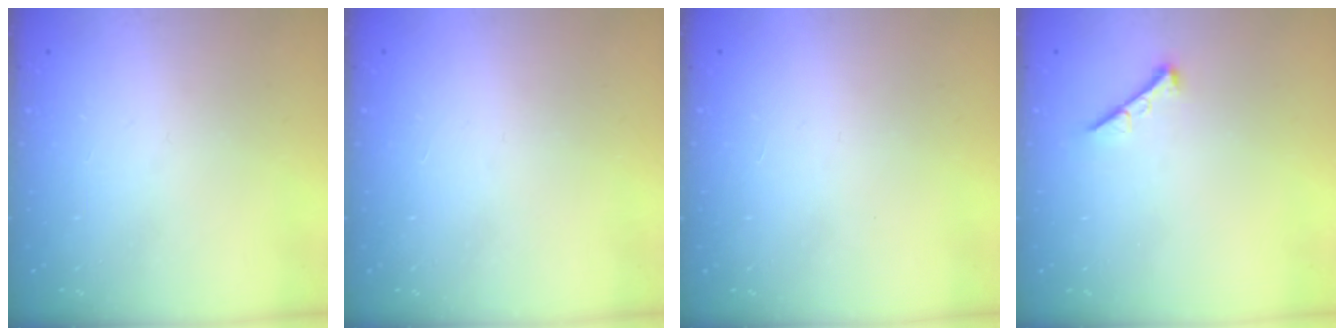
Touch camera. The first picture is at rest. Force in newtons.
{"total": 1.5, "press": 1.5, "slide": 0.1}
{"total": 1.5, "press": 1.5, "slide": 0.1}
{"total": 0.0}